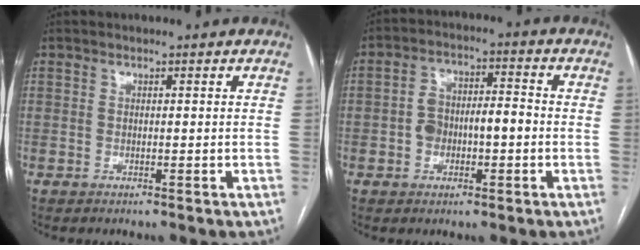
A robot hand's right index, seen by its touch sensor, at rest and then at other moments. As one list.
[{"total": 7.1, "force": [-1.2, 3.6, 6.0], "torque": [-0.112, 0.031, -0.018]}]